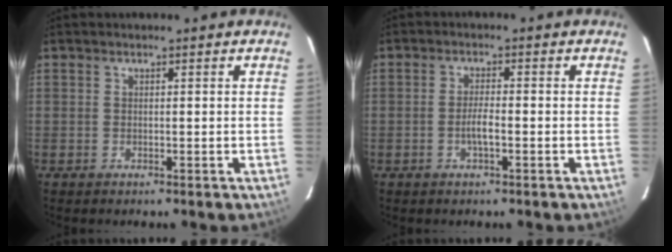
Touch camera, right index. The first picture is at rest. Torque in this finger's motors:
{"motor_torque": [0.69, -0.30, 0.27, 0.07]}